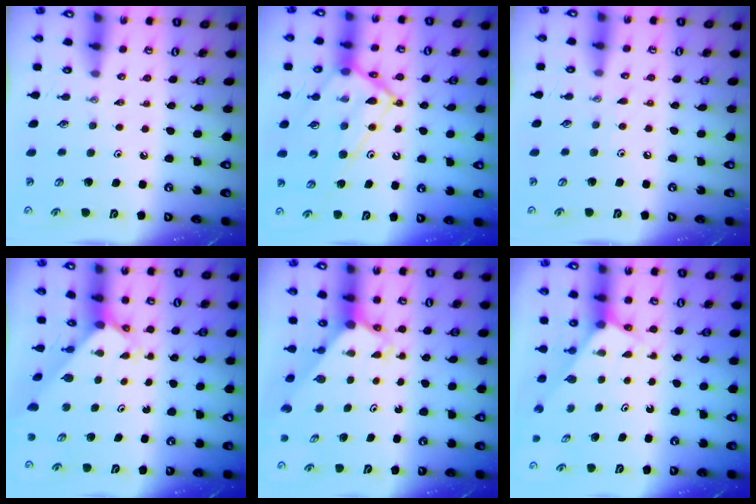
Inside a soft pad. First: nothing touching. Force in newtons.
{"total": 19.1, "press": 19.1, "slide": 1.6}
{"total": 4.9, "press": 4.9, "slide": 0.5}
{"total": 2.4, "press": 2.4, "slide": 0.2}
{"total": 2.8, "press": 2.8, "slide": 0.2}
{"total": 2.6, "press": 2.6, "slide": 0.1}